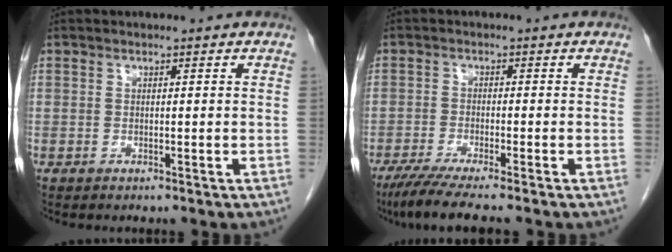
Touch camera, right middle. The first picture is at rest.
{"total": 6.7, "force": [-5.3, -0.3, 4.1], "torque": [-0.064, -0.019, -0.089]}